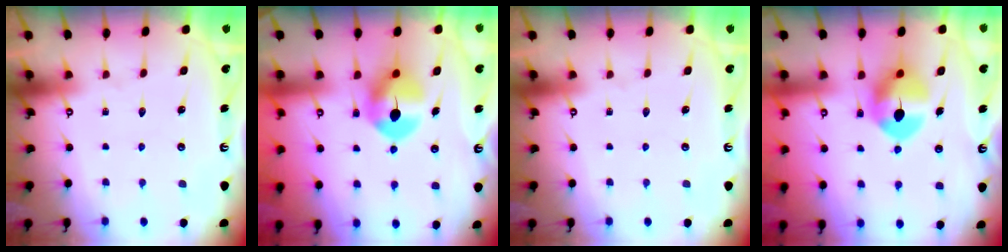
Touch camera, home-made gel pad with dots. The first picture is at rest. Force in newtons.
{"total": 9.5, "press": 9.4, "slide": 0.9}
{"total": 0.0}
{"total": 9.1, "press": 9.0, "slide": 1.3}